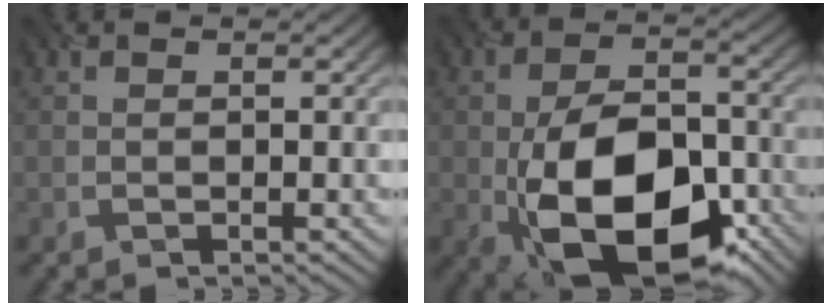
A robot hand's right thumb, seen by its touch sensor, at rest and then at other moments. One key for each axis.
{"total": 15.4, "fx": -5.4, "fy": 8.7, "fz": 11.5, "tx": -0.202, "ty": -0.022, "tz": -0.092}